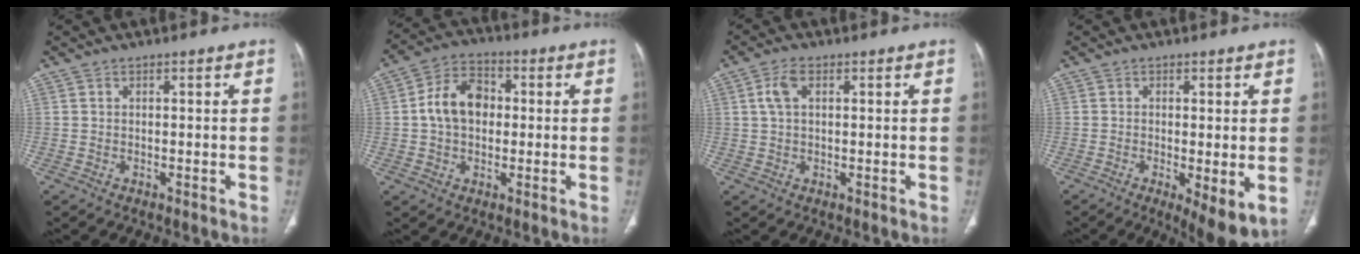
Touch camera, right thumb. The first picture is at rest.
{"total": 9.9, "force": [0.5, 7.2, 6.8], "torque": [-0.105, 0.022, 0.001]}
{"total": 4.0, "force": [1.3, 2.2, 3.1], "torque": [-0.069, 0.011, 0.027]}
{"total": 7.0, "force": [-1.6, 1.9, 6.6], "torque": [-0.105, -0.024, -0.022]}